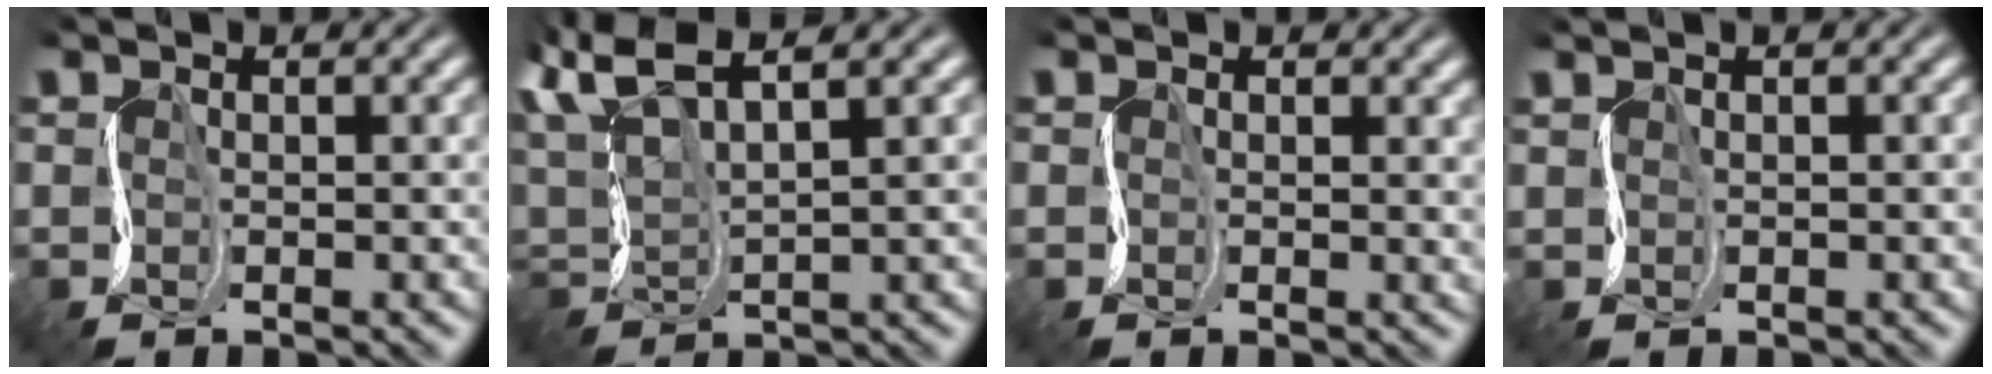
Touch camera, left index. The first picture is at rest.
{"total": 6.0, "force": [2.6, 1.7, 5.1], "torque": [-0.118, 0.020, 0.039]}
{"total": 1.4, "force": [0.6, 1.0, 0.9], "torque": [-0.022, -0.002, 0.010]}
{"total": 0.8, "force": [0.5, -0.1, 0.5], "torque": [-0.013, 0.003, 0.012]}